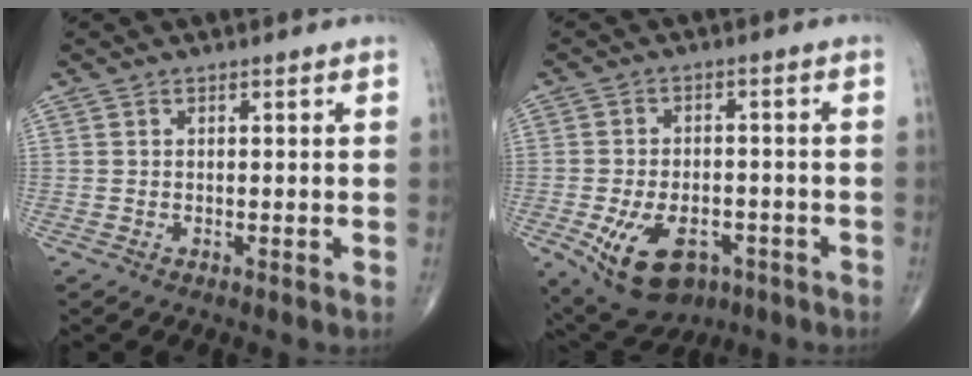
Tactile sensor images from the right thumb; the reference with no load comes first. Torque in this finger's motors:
{"motor_torque": [-0.07, 0.12, 0.65, 0.18, 0.15]}